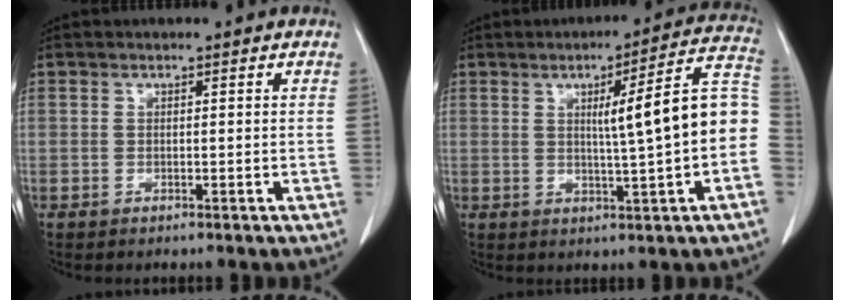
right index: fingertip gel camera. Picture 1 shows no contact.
{"total": 12.4, "force": [0.0, 0.0, 12.4], "torque": [-0.159, 0.024, -0.003]}